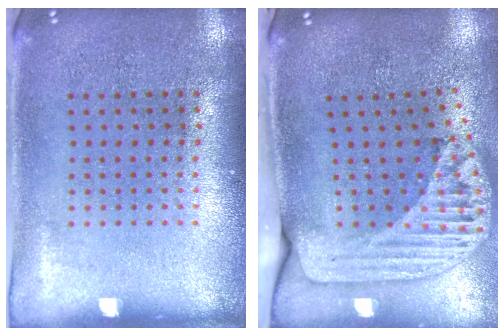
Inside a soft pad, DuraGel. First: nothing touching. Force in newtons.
{"total": 2.4, "press": 1.7, "slide": 1.7}